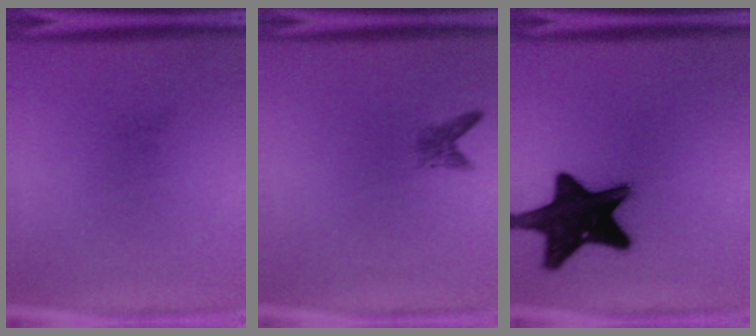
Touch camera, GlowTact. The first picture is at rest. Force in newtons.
{"total": 1.6}
{"total": 19.3}